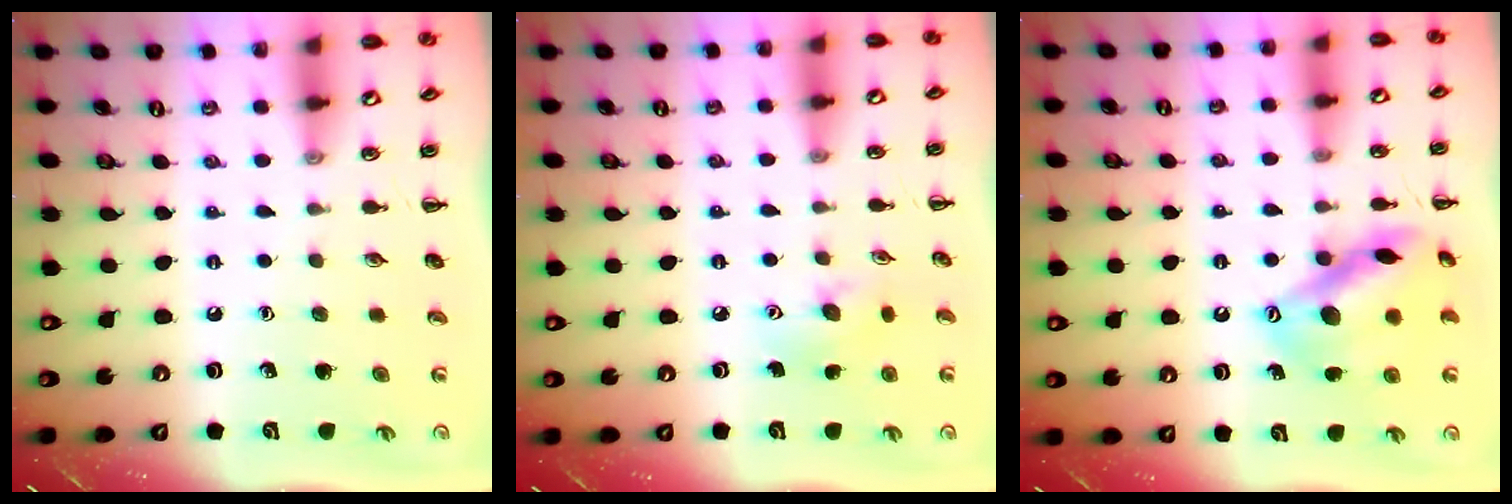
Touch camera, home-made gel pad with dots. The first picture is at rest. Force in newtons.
{"total": 6.5, "press": 6.5, "slide": 0.7}
{"total": 15.4, "press": 15.4, "slide": 0.9}